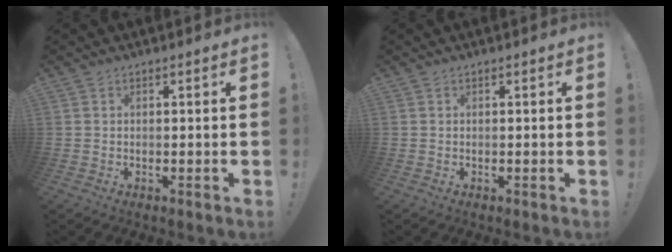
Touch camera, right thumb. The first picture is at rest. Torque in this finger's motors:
{"motor_torque": [0.00, 0.00, 0.00, 0.00, 0.01]}